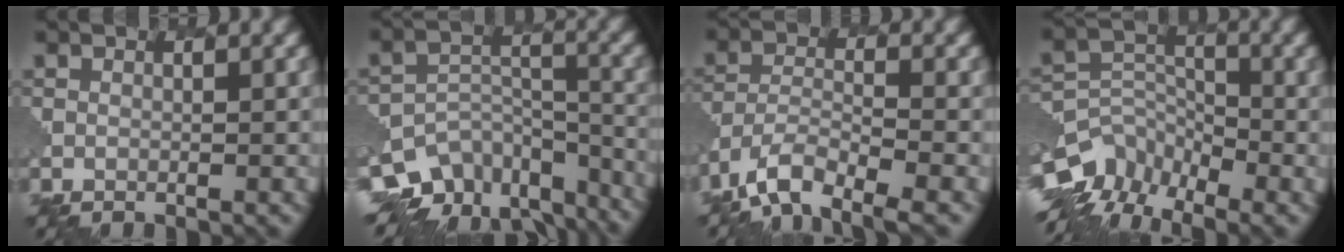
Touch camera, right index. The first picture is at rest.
{"total": 10.3, "force": [-7.9, 5.6, 3.3], "torque": [-0.062, -0.006, -0.100]}
{"total": 6.4, "force": [-4.8, 2.3, 3.6], "torque": [-0.067, -0.008, -0.096]}
{"total": 9.5, "force": [-7.4, 4.8, 3.4], "torque": [-0.058, -0.003, -0.123]}